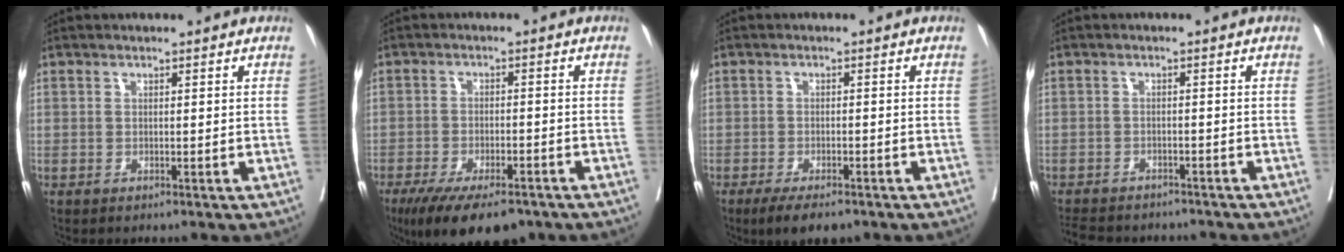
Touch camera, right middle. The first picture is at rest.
{"total": 12.4, "force": [-9.0, 4.3, 7.3], "torque": [-0.116, -0.014, -0.139]}
{"total": 5.6, "force": [-4.1, 1.8, 3.3], "torque": [-0.048, -0.006, -0.065]}
{"total": 11.8, "force": [-10.5, 3.9, 3.8], "torque": [-0.080, -0.002, -0.135]}